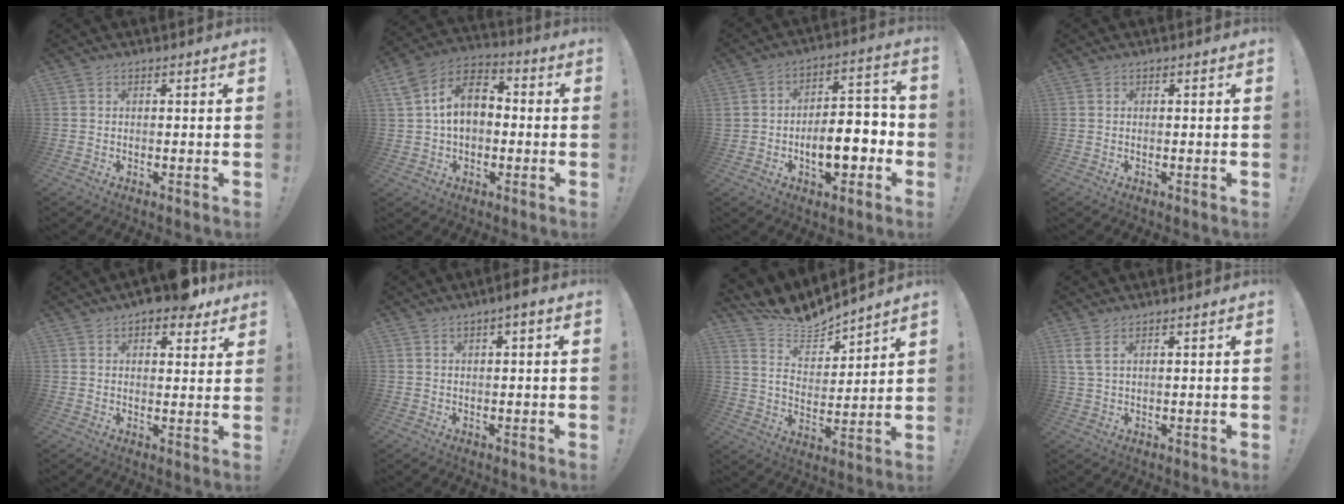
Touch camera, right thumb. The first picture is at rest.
{"total": 13.4, "force": [1.7, 9.5, 9.3], "torque": [-0.152, 0.016, 0.037]}
{"total": 12.2, "force": [-4.3, 7.0, 9.0], "torque": [-0.126, 0.028, -0.070]}
{"total": 0.0}
{"total": 8.1, "force": [6.3, 2.7, 4.4], "torque": [-0.052, -0.036, 0.110]}
{"total": 2.7, "force": [0.8, 0.5, 2.5], "torque": [-0.038, 0.000, 0.012]}
{"total": 8.8, "force": [8.5, 1.8, 0.8], "torque": [-0.039, -0.085, 0.158]}
{"total": 3.3, "force": [1.8, 0.8, 2.7], "torque": [-0.063, 0.001, 0.036]}